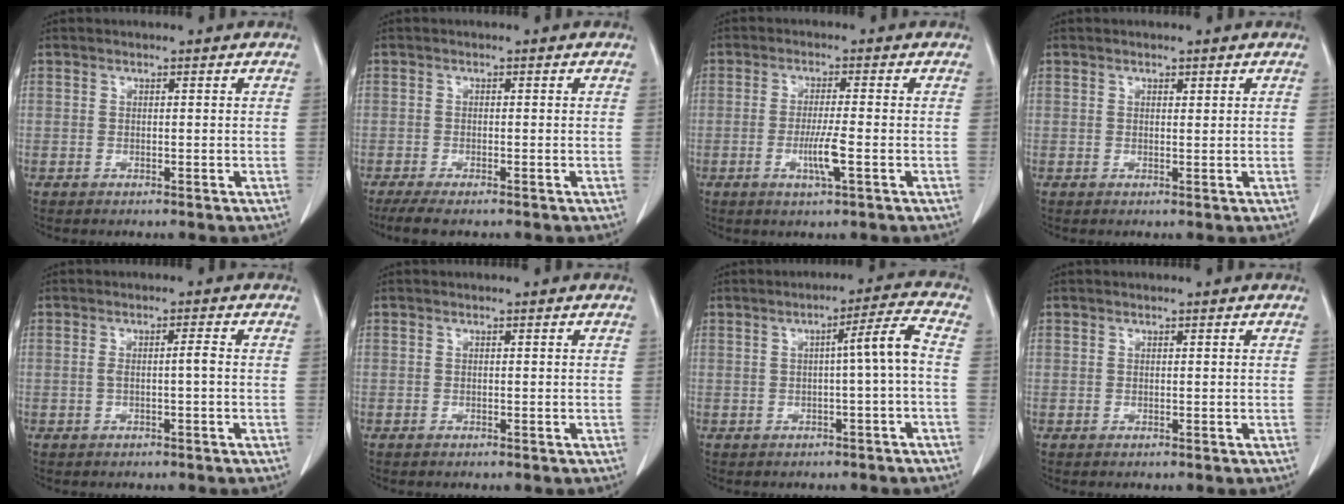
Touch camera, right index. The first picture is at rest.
{"total": 4.4, "force": [-3.5, 0.9, 2.6], "torque": [-0.043, -0.011, -0.052]}
{"total": 4.6, "force": [-1.4, -0.2, 4.4], "torque": [-0.084, -0.009, -0.027]}
{"total": 0.6, "force": [0.4, 0.3, 0.3], "torque": [-0.005, -0.004, 0.006]}
{"total": 2.0, "force": [-0.3, -0.1, 1.9], "torque": [-0.035, 0.002, -0.004]}
{"total": 0.0}
{"total": 4.8, "force": [-0.5, -0.6, 4.7], "torque": [-0.068, 0.013, -0.007]}
{"total": 0.0}